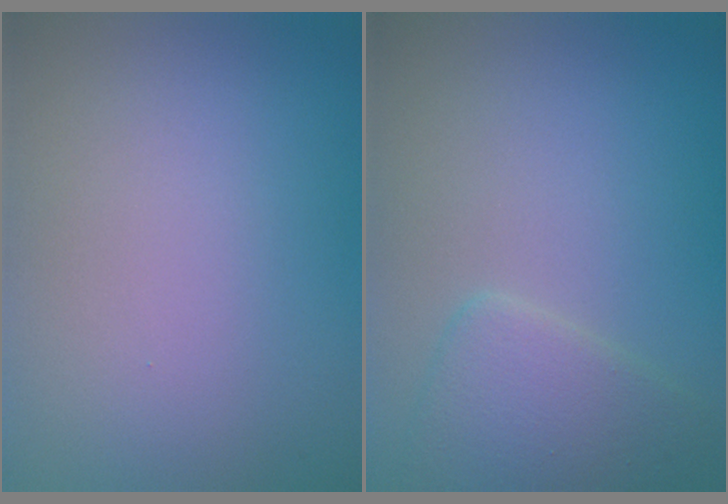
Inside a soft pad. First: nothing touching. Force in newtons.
{"total": 3.2, "press": 3.2, "slide": 0.2}